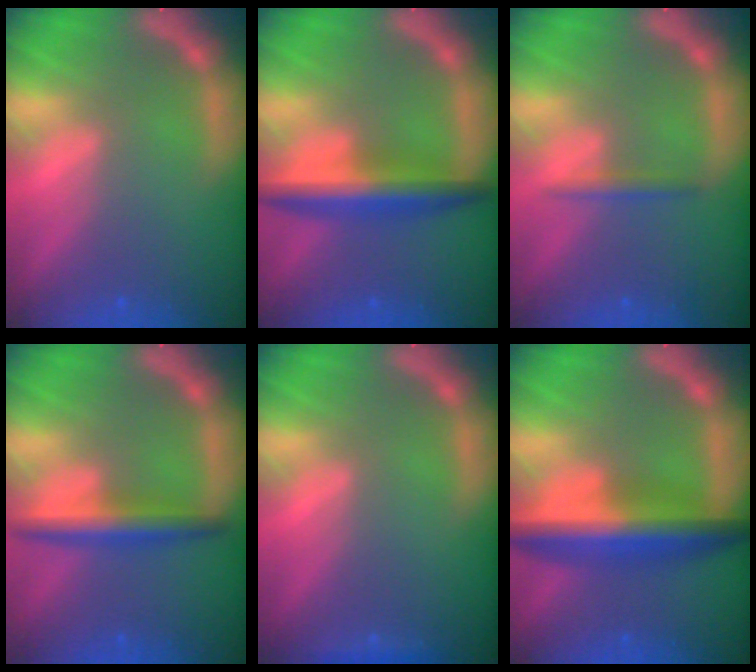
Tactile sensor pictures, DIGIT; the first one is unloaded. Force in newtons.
{"total": 5.5}
{"total": 1.4}
{"total": 4.0}
{"total": 0.9}
{"total": 7.5}